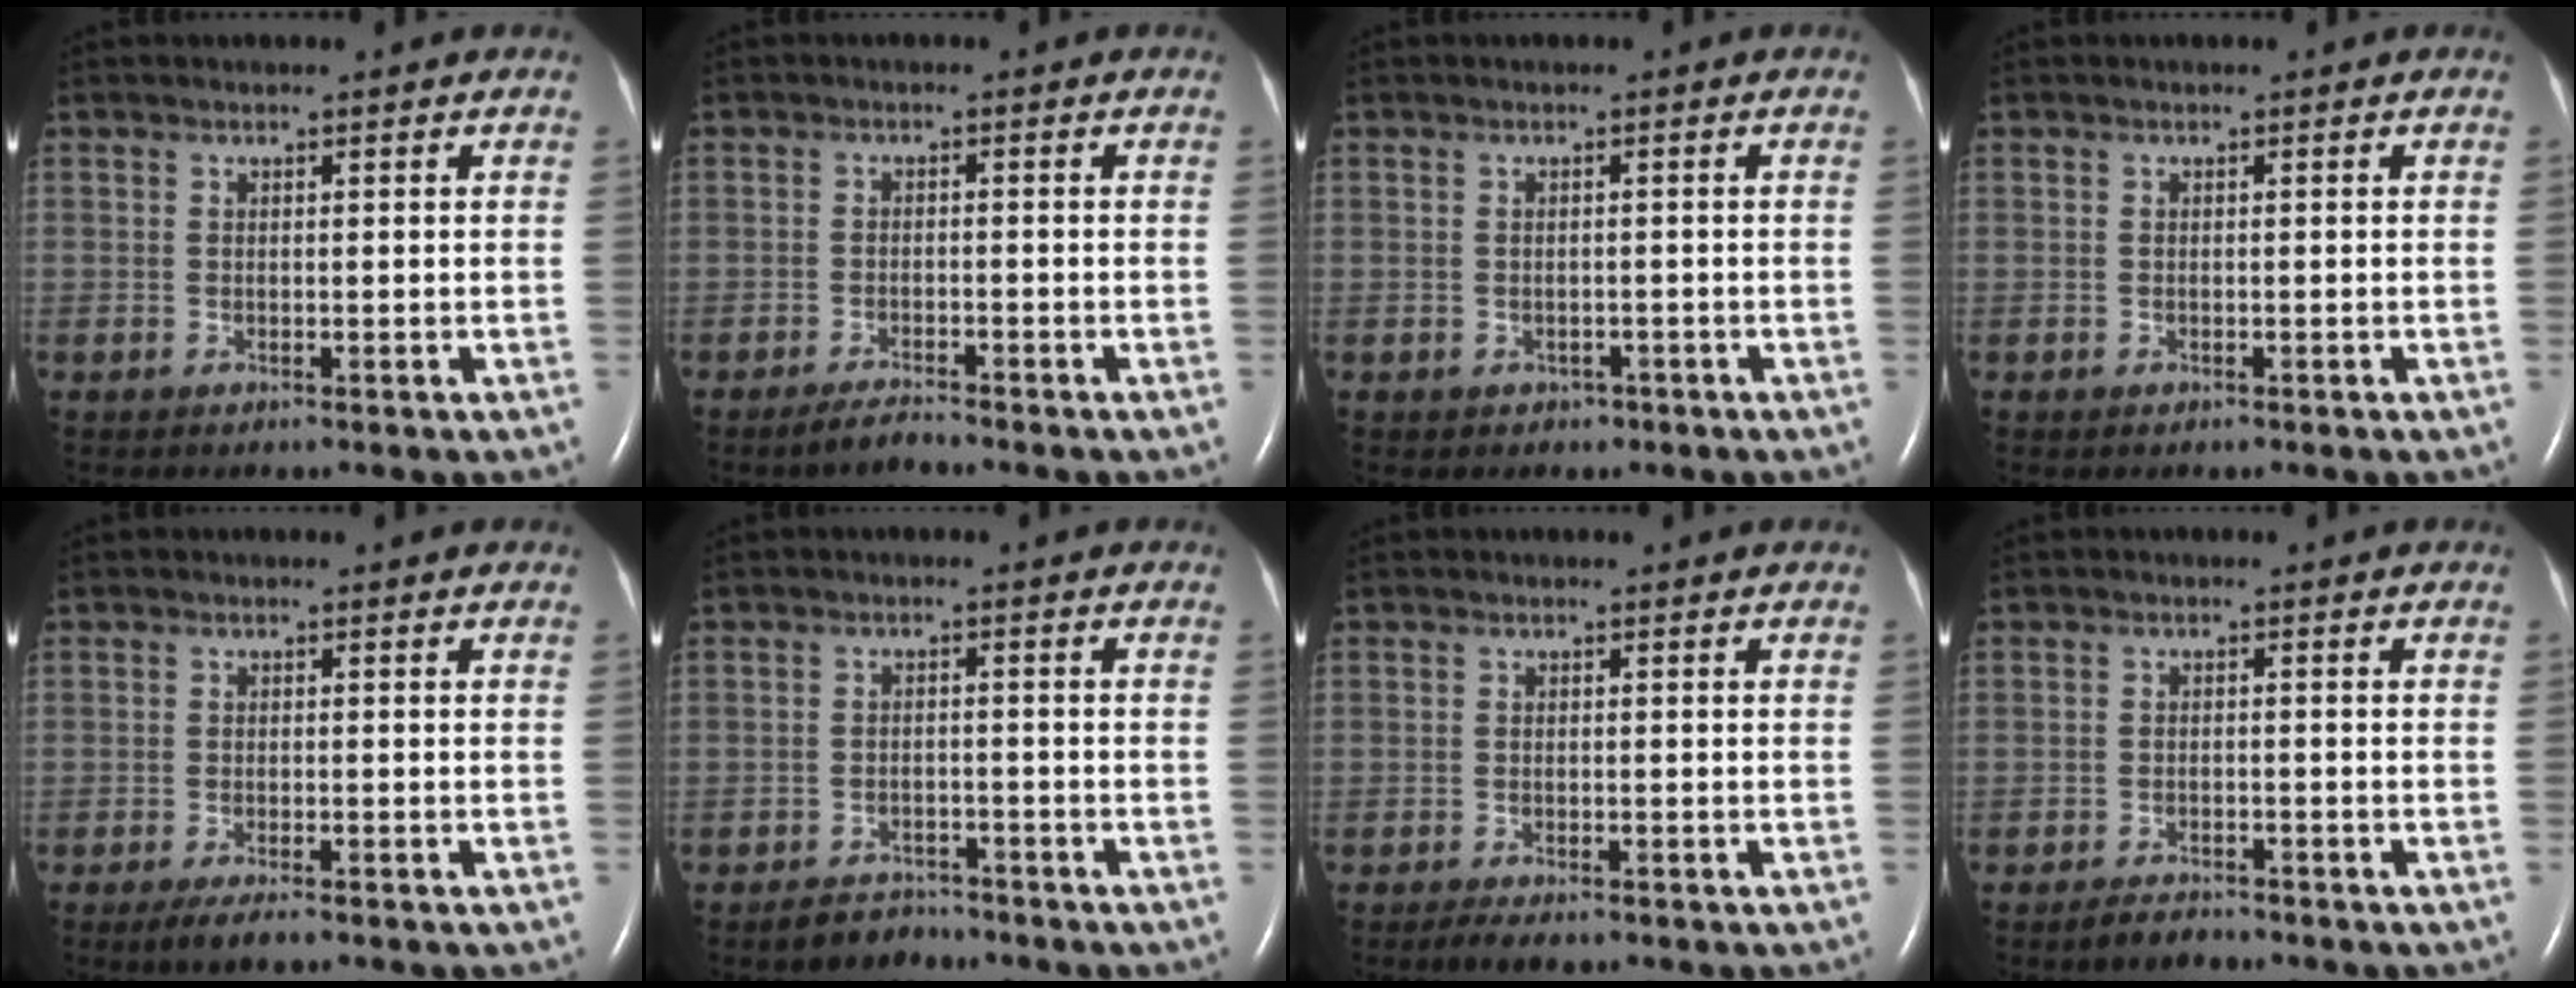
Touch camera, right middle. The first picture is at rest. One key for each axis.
{"total": 2.4, "fx": -2.2, "fy": 0.0, "fz": 0.9, "tx": -0.024, "ty": -0.008, "tz": -0.042}
{"total": 1.4, "fx": -0.7, "fy": 1.2, "fz": 0.2, "tx": -0.003, "ty": 0.006, "tz": -0.004}
{"total": 0.0}
{"total": 3.2, "fx": -2.3, "fy": 0.6, "fz": 2.2, "tx": -0.044, "ty": -0.007, "tz": -0.039}
{"total": 3.4, "fx": -3.0, "fy": 1.6, "fz": 0.4, "tx": -0.016, "ty": 0.002, "tz": -0.045}
{"total": 2.4, "fx": -1.8, "fy": 0.7, "fz": 1.4, "tx": -0.031, "ty": -0.006, "tz": -0.028}
{"total": 2.5, "fx": -2.3, "fy": 0.7, "fz": 0.9, "tx": -0.025, "ty": -0.004, "tz": -0.037}